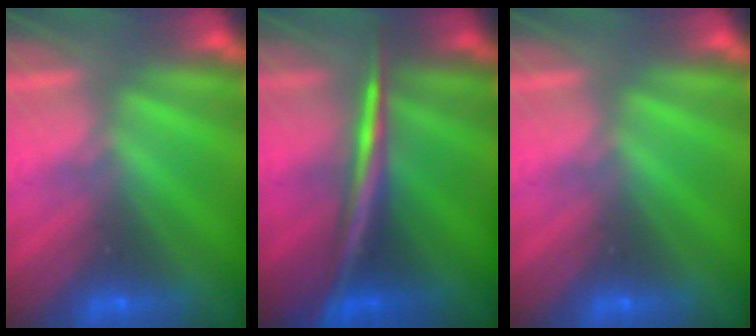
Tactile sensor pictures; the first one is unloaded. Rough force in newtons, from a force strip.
{"total": 2.9}
{"total": 0.0}